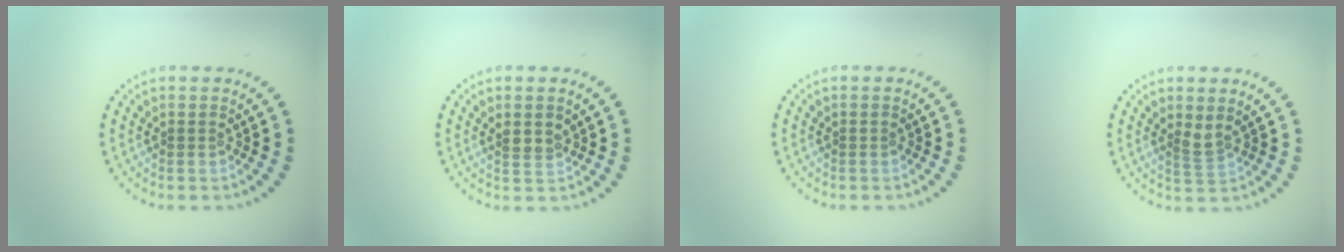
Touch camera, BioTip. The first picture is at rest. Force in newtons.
{"total": 1.7, "press": 1.5, "slide": 0.7}
{"total": 0.0}
{"total": 1.5, "press": 1.1, "slide": 1.0}